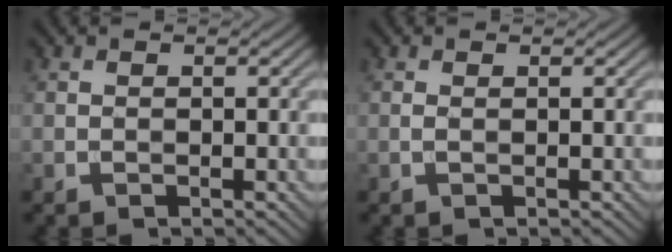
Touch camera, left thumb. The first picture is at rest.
{"total": 0.5, "force": [0.1, 0.0, 0.5], "torque": [-0.014, 0.001, 0.001]}